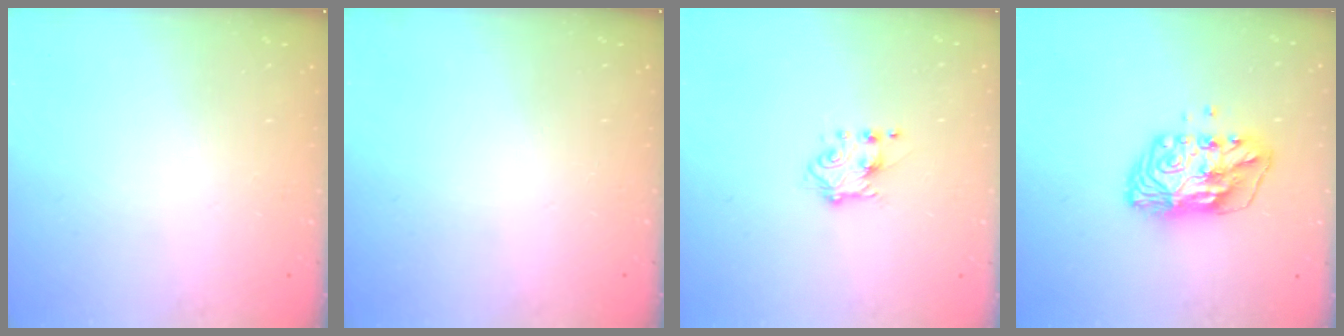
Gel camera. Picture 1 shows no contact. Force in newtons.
{"total": 0.0}
{"total": 5.6, "press": 5.6, "slide": 0.8}
{"total": 11.3, "press": 11.2, "slide": 1.6}